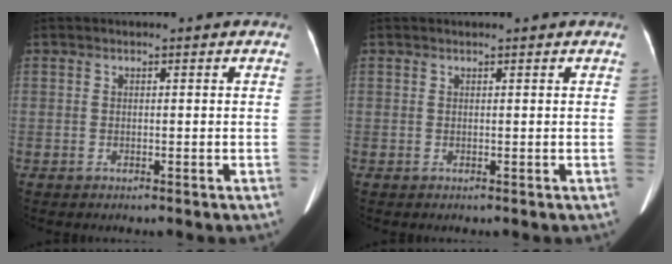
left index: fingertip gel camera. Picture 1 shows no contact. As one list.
[{"total": 0.8, "force": [0.8, -0.1, 0.3], "torque": [-0.006, 0.013, 0.016]}]